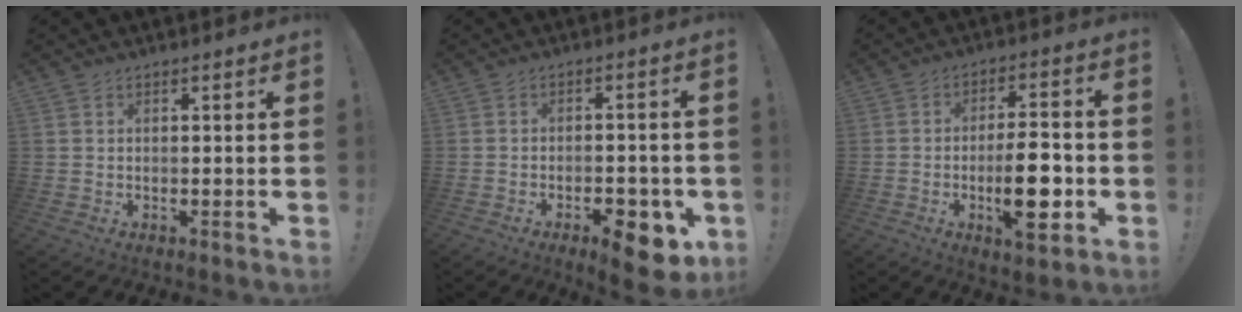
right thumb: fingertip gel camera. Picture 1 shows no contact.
{"total": 10.6, "force": [-5.2, 5.0, 7.7], "torque": [-0.082, 0.039, -0.075]}
{"total": 14.2, "force": [-3.7, 4.7, 12.9], "torque": [-0.193, 0.006, -0.060]}